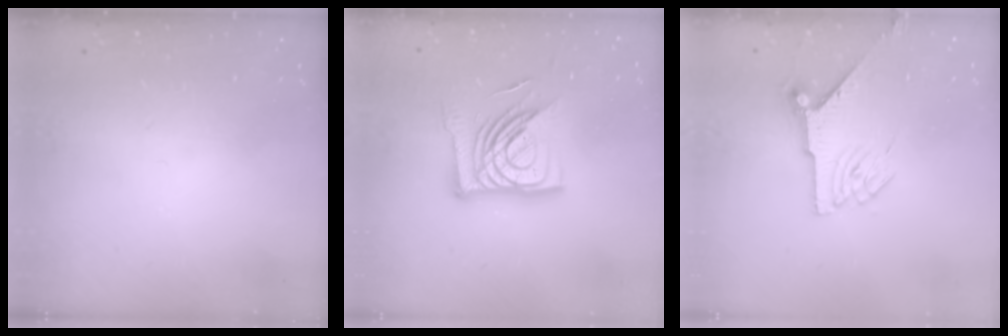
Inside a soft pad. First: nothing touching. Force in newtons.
{"total": 16.8, "press": 16.7, "slide": 1.7}
{"total": 7.6, "press": 7.6, "slide": 0.1}